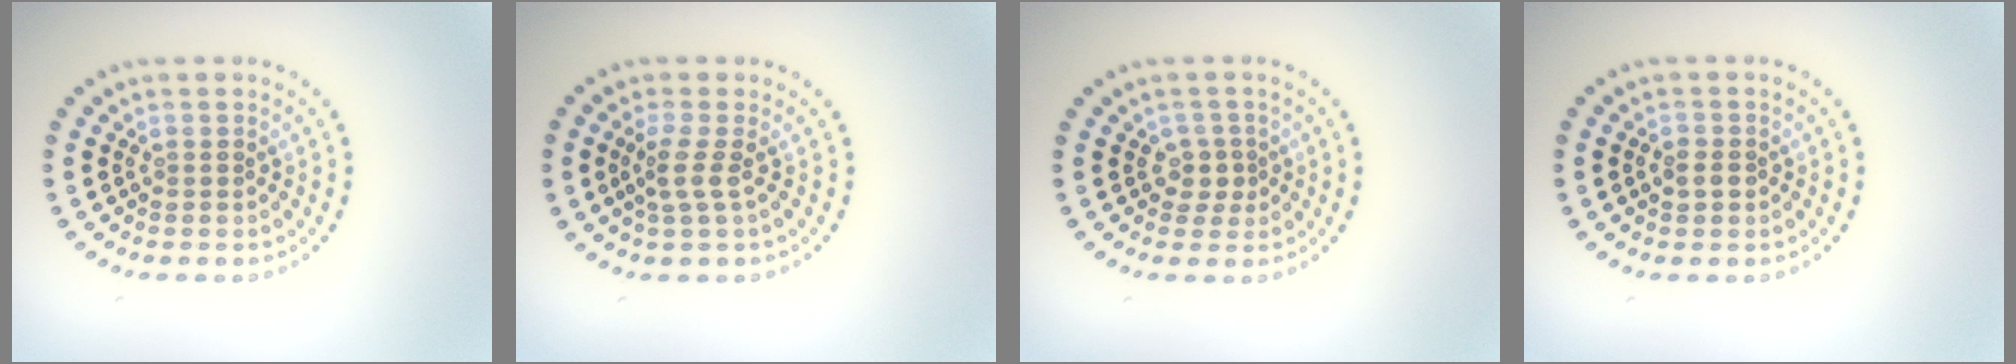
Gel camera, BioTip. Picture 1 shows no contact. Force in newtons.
{"total": 1.8, "press": 1.4, "slide": 1.2}
{"total": 1.6, "press": 1.1, "slide": 1.1}
{"total": 1.3, "press": 1.2, "slide": 0.3}